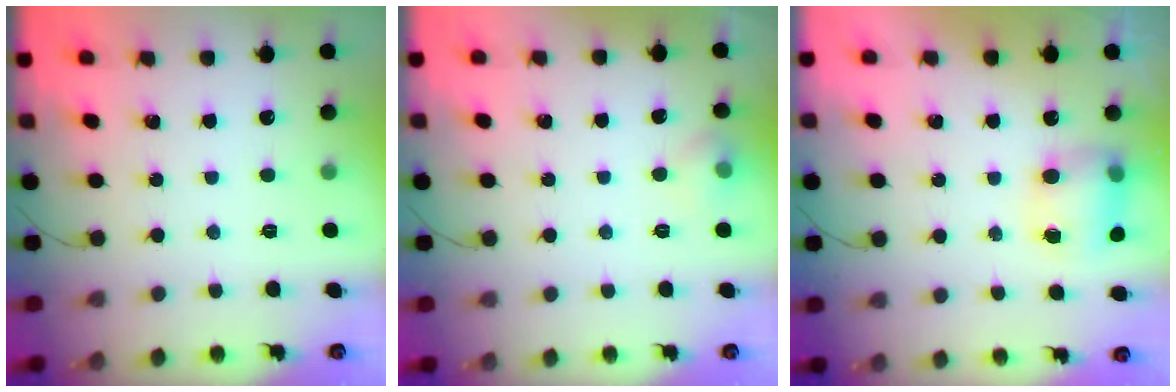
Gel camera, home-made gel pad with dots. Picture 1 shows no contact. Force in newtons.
{"total": 5.8, "press": 5.6, "slide": 1.7}
{"total": 7.7, "press": 7.6, "slide": 0.7}